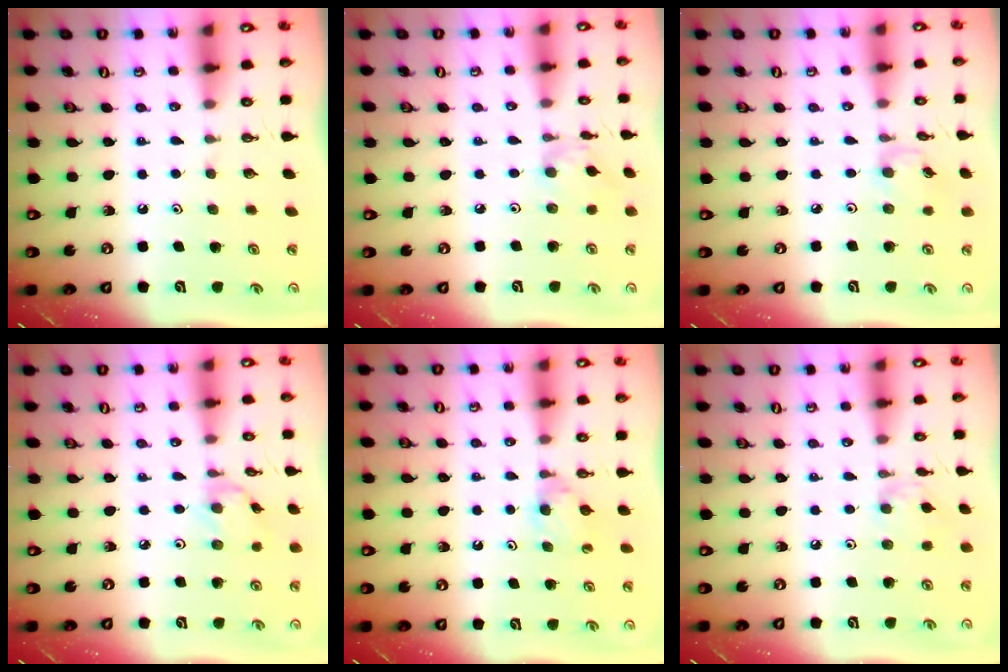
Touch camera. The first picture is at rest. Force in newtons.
{"total": 2.9, "press": 2.9, "slide": 0.2}
{"total": 2.9, "press": 2.9, "slide": 0.1}
{"total": 2.4, "press": 2.4, "slide": 0.1}
{"total": 5.2, "press": 5.1, "slide": 0.7}
{"total": 4.8, "press": 4.8, "slide": 0.7}